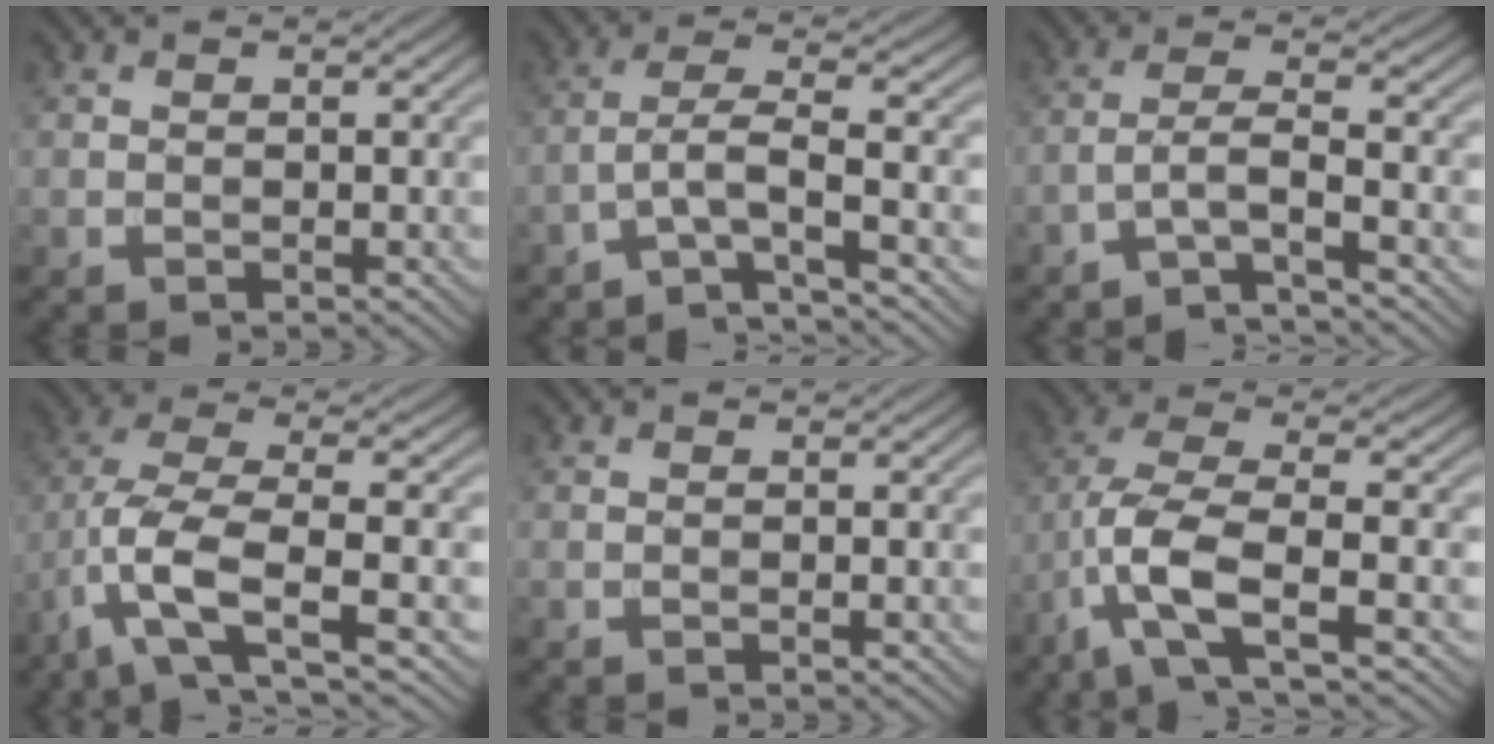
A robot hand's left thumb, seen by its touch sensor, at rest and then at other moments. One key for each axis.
{"total": 4.7, "fx": -2.6, "fy": 0.6, "fz": 3.9, "tx": -0.074, "ty": 0.011, "tz": -0.070}
{"total": 3.9, "fx": -2.5, "fy": 0.5, "fz": 3.0, "tx": -0.055, "ty": 0.013, "tz": -0.069}
{"total": 10.6, "fx": -4.4, "fy": 3.4, "fz": 9.0, "tx": -0.195, "ty": -0.002, "tz": -0.096}
{"total": 0.0}
{"total": 9.6, "fx": -4.1, "fy": 3.0, "fz": 8.2, "tx": -0.177, "ty": 0.004, "tz": -0.096}